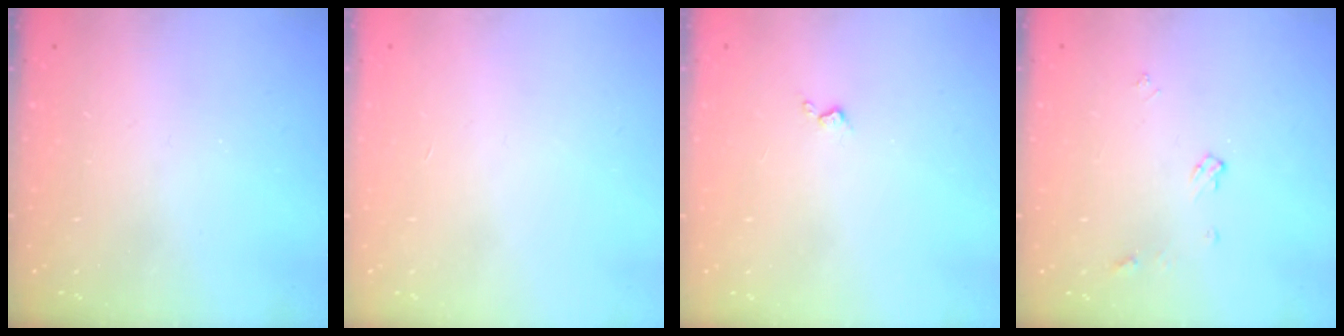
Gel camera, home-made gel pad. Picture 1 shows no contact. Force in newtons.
{"total": 0.0}
{"total": 2.2, "press": 2.1, "slide": 0.5}
{"total": 4.5, "press": 4.4, "slide": 0.8}